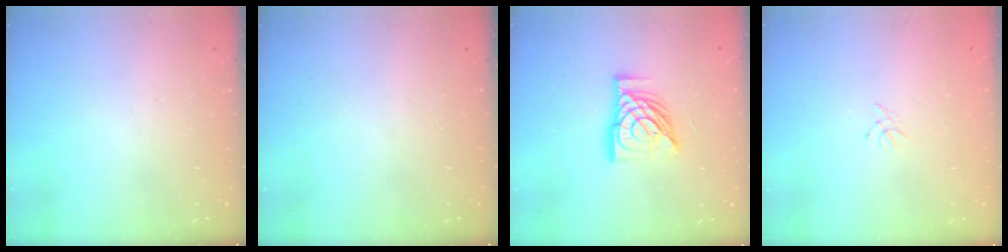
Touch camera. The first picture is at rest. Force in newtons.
{"total": 0.0}
{"total": 14.7, "press": 14.7, "slide": 1.6}
{"total": 0.5, "press": 0.4, "slide": 0.3}